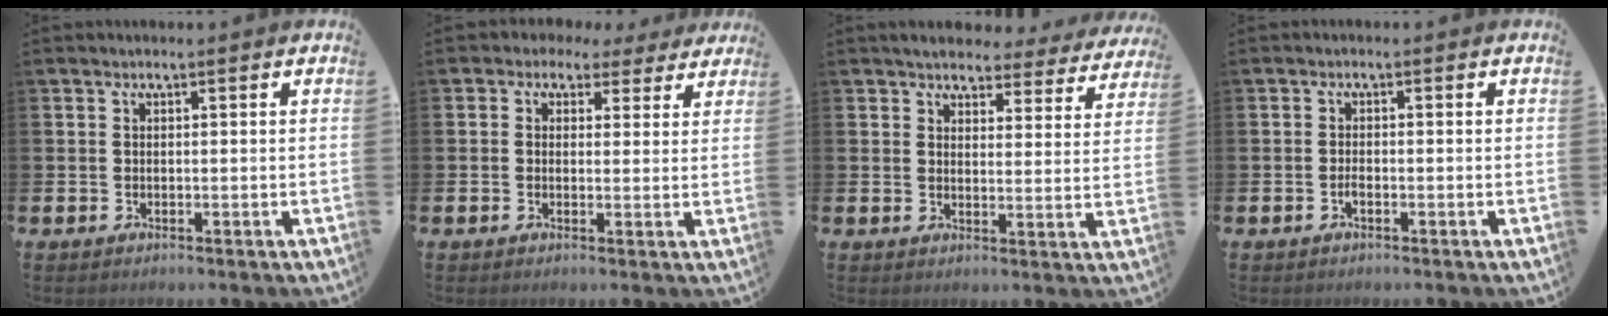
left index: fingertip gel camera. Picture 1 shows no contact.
{"total": 2.6, "force": [1.6, 2.0, 0.3], "torque": [-0.010, -0.008, 0.022]}
{"total": 4.2, "force": [4.1, 1.0, 0.4], "torque": [-0.025, -0.024, 0.069]}
{"total": 1.1, "force": [-0.6, 0.4, 0.8], "torque": [-0.016, -0.002, -0.012]}